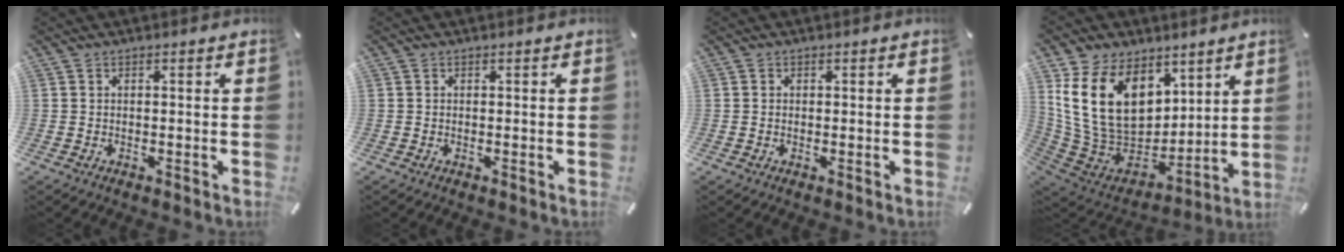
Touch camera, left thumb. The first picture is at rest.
{"total": 0.0}
{"total": 0.6, "force": [0.0, 0.5, 0.3], "torque": [-0.005, 0.003, -0.001]}
{"total": 20.3, "force": [8.0, 14.4, 11.9], "torque": [-0.255, -0.050, 0.152]}